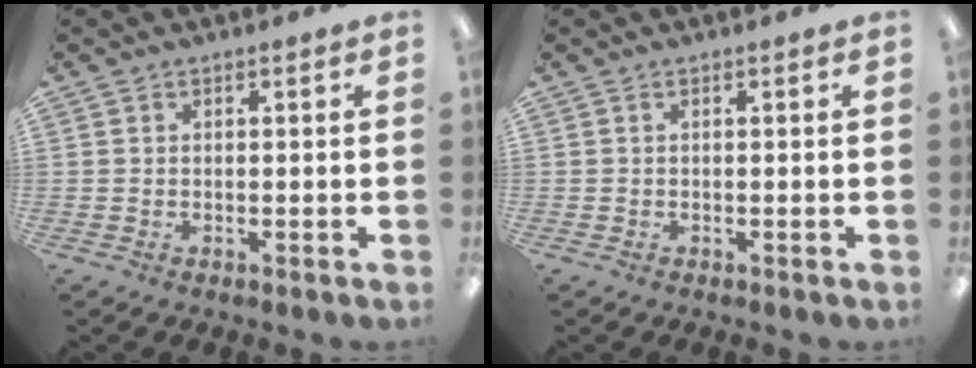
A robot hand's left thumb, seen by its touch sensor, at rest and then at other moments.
{"total": 0.0}